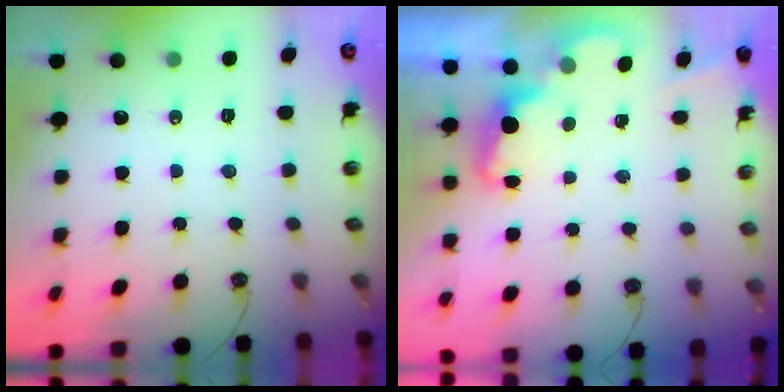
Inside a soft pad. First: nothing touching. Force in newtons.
{"total": 2.5, "press": 2.4, "slide": 0.5}